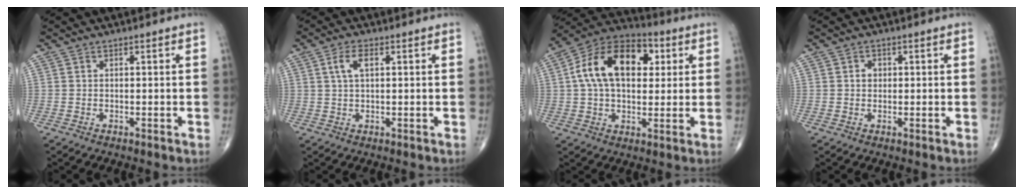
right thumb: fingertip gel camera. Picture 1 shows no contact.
{"total": 3.8, "force": [1.2, 1.7, 3.2], "torque": [-0.066, 0.007, 0.022]}
{"total": 17.9, "force": [4.0, 11.0, 13.5], "torque": [-0.206, 0.017, 0.057]}
{"total": 1.6, "force": [0.2, 1.4, 0.8], "torque": [-0.005, 0.003, 0.002]}